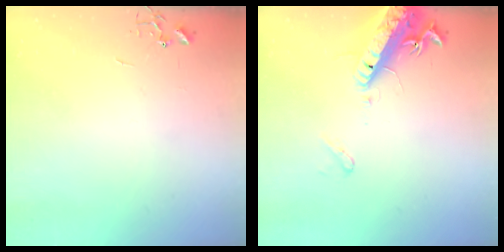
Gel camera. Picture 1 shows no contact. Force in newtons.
{"total": 16.9, "press": 16.5, "slide": 3.9}